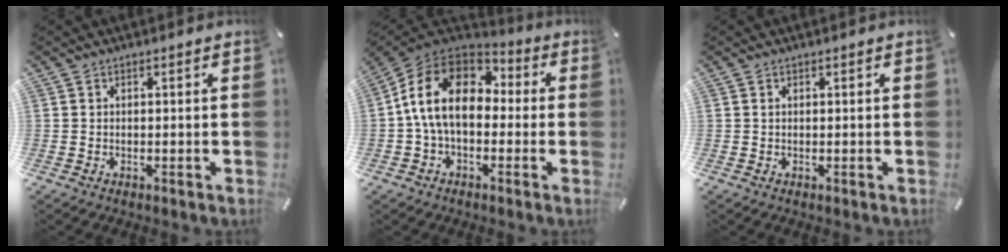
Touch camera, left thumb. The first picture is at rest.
{"total": 15.8, "force": [0.1, 10.6, 11.7], "torque": [-0.249, 0.024, -0.001]}
{"total": 0.0}